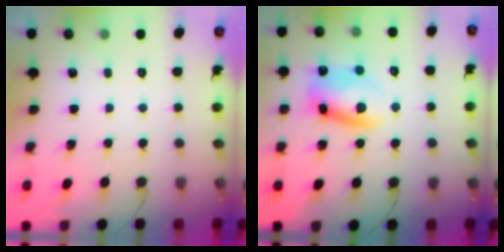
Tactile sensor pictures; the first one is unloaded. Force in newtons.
{"total": 9.4, "press": 9.3, "slide": 1.2}